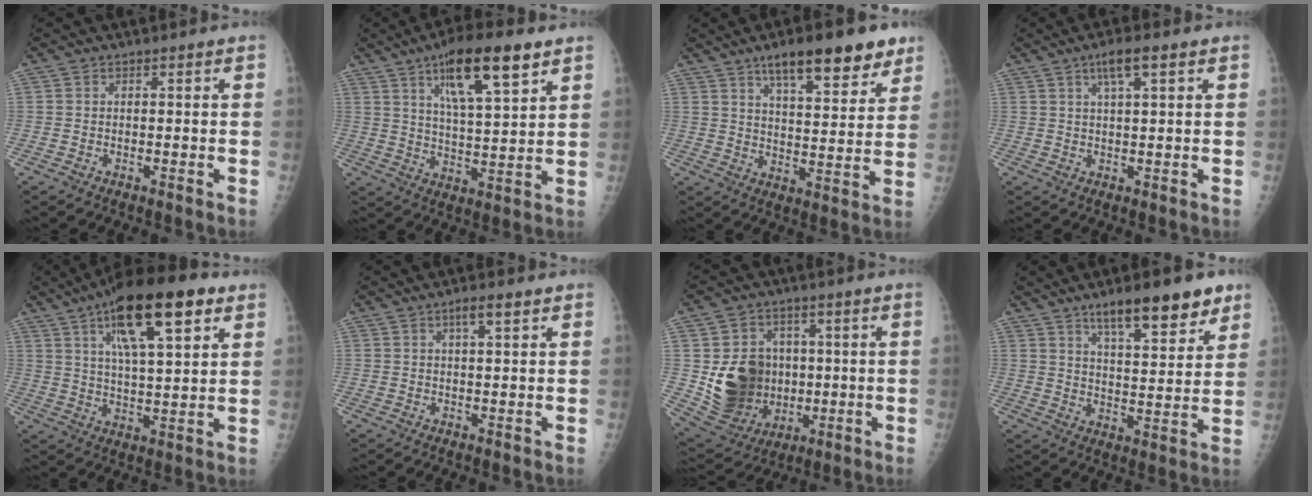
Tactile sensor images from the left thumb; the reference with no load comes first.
{"total": 14.8, "force": [8.1, 3.9, 11.7], "torque": [-0.181, -0.031, 0.137]}
{"total": 15.1, "force": [9.9, 4.9, 10.3], "torque": [-0.114, -0.040, 0.149]}
{"total": 4.8, "force": [2.4, 0.9, 4.0], "torque": [-0.073, -0.001, 0.043]}
{"total": 17.7, "force": [8.8, 5.5, 14.4], "torque": [-0.215, -0.016, 0.145]}
{"total": 3.0, "force": [1.6, 0.6, 2.5], "torque": [-0.042, -0.001, 0.027]}
{"total": 16.0, "force": [-0.4, 13.5, 8.6], "torque": [-0.109, -0.002, 0.019]}
{"total": 13.7, "force": [9.0, 4.2, 9.4], "torque": [-0.108, -0.043, 0.140]}